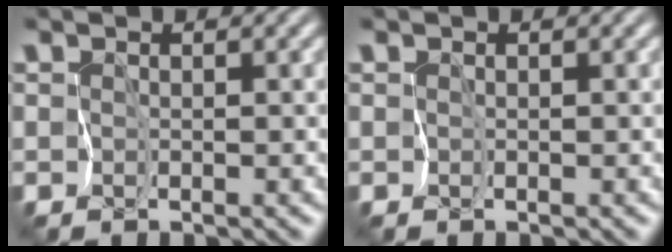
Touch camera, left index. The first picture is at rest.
{"total": 0.0}